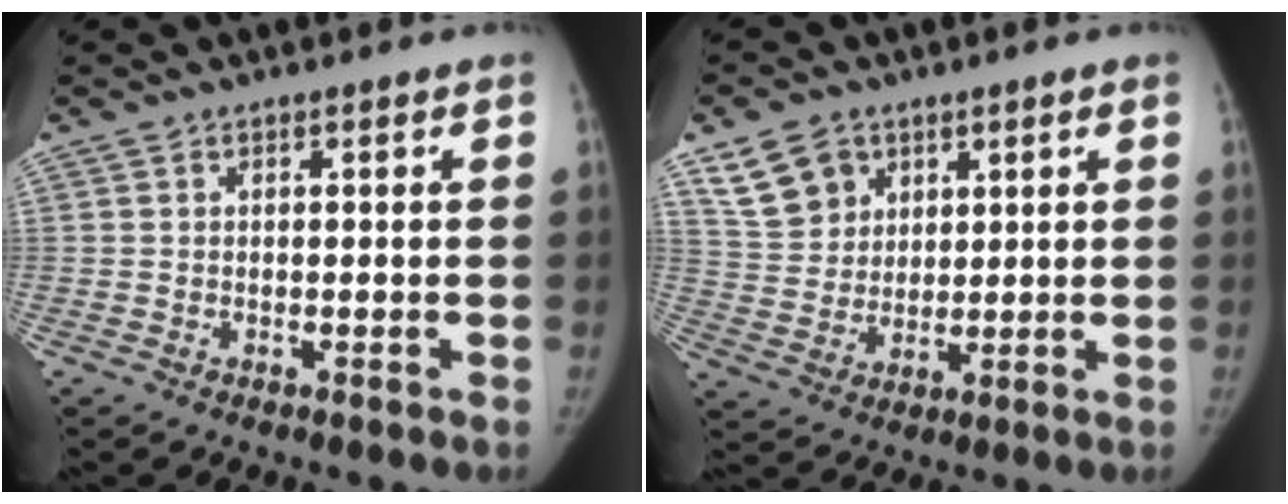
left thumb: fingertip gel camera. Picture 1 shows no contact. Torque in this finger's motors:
{"motor_torque": [1.52, 1.27, 0.89, -0.49, 0.00]}